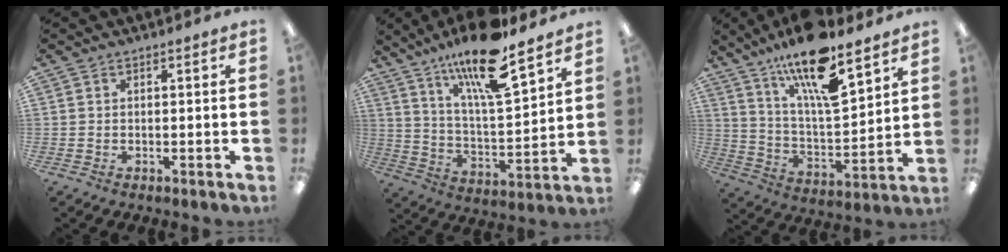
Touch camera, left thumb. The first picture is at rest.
{"total": 18.5, "force": [13.9, 4.1, 11.5], "torque": [-0.205, -0.081, 0.232]}
{"total": 18.7, "force": [13.4, 5.4, 11.9], "torque": [-0.210, -0.078, 0.226]}